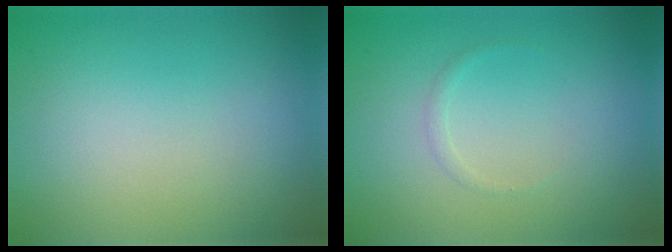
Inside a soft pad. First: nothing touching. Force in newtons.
{"total": 0.6, "press": 0.6, "slide": 0.1}